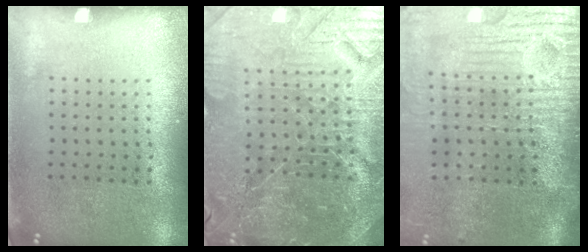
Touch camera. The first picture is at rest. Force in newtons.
{"total": 5.6, "press": 5.3, "slide": 2.0}
{"total": 4.7, "press": 4.0, "slide": 2.4}